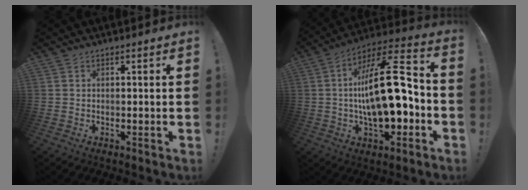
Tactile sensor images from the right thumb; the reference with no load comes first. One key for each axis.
{"total": 23.5, "fx": -1.6, "fy": 9.7, "fz": 21.3, "tx": -0.353, "ty": 0.011, "tz": -0.029}